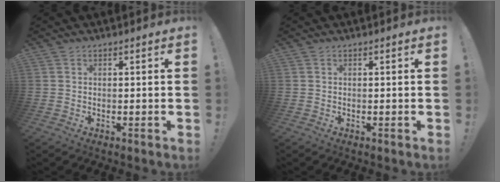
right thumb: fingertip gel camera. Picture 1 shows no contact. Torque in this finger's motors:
{"motor_torque": [0.00, 0.00, 0.02, 0.02, 0.00]}